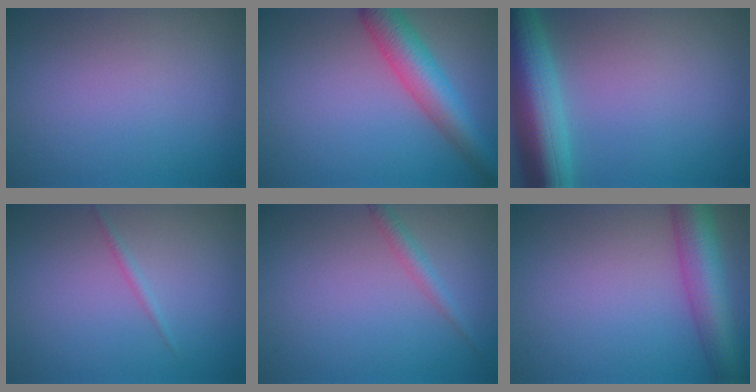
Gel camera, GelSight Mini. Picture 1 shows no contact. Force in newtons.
{"total": 5.7, "press": 5.7, "slide": 0.2}
{"total": 8.6, "press": 8.6, "slide": 0.2}
{"total": 0.8, "press": 0.8, "slide": 0.1}
{"total": 1.4, "press": 1.4, "slide": 0.0}
{"total": 6.9, "press": 6.9, "slide": 0.3}